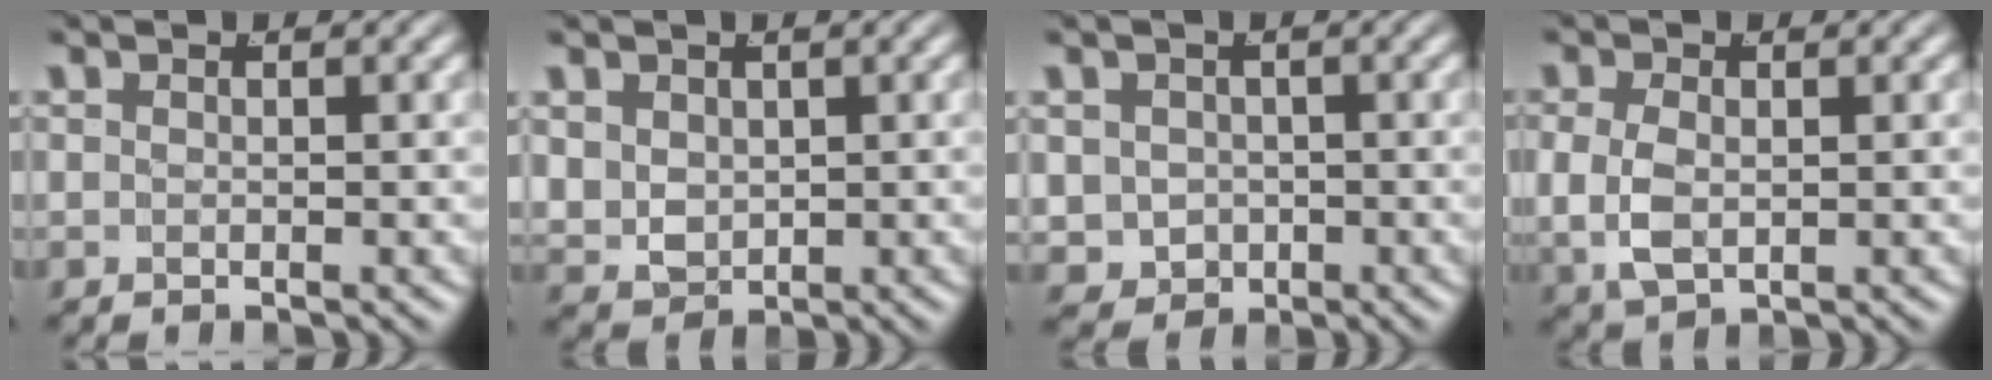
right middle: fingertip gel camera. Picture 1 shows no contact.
{"total": 4.7, "force": [0.3, 4.1, 2.2], "torque": [-0.067, -0.030, 0.026]}
{"total": 6.5, "force": [-1.6, 6.0, 2.2], "torque": [-0.053, -0.041, -0.015]}
{"total": 3.8, "force": [0.0, 2.8, 2.6], "torque": [-0.071, -0.016, 0.013]}